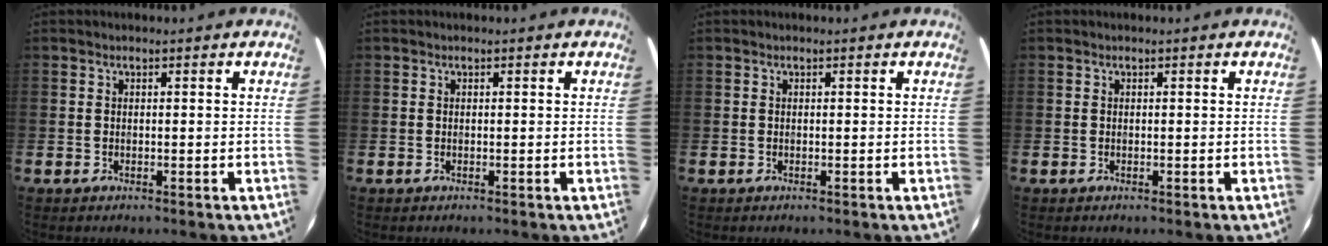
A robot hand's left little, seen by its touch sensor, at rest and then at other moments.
{"total": 0.0}
{"total": 0.0}
{"total": 0.0}